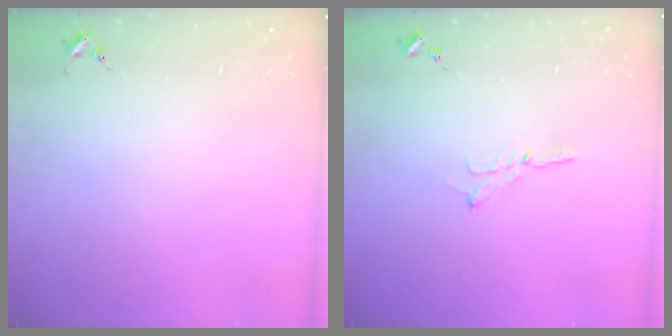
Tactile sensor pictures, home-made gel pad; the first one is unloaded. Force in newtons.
{"total": 2.3, "press": 2.3, "slide": 0.2}